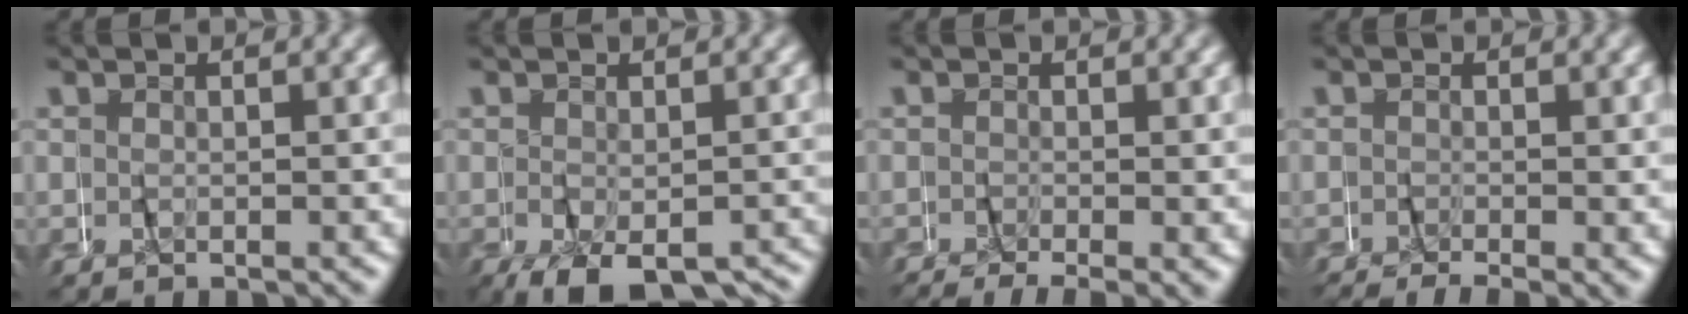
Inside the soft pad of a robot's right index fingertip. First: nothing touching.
{"total": 6.2, "force": [-4.2, 2.5, 3.8], "torque": [-0.072, -0.033, -0.043]}
{"total": 3.3, "force": [-2.2, 1.3, 2.2], "torque": [-0.028, -0.008, -0.032]}
{"total": 2.9, "force": [-1.7, 1.2, 1.9], "torque": [-0.022, -0.004, -0.028]}